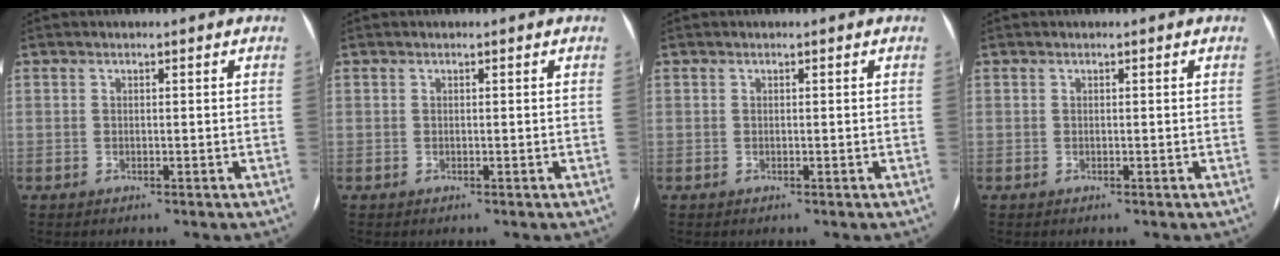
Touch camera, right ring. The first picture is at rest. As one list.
[{"total": 0.0}, {"total": 0.0}, {"total": 0.0}]